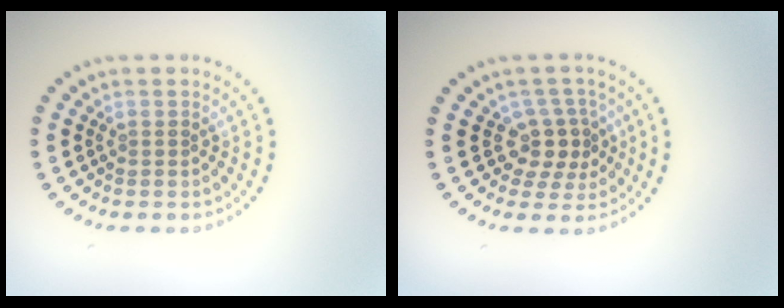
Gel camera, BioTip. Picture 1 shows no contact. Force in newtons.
{"total": 2.8, "press": 2.2, "slide": 1.7}